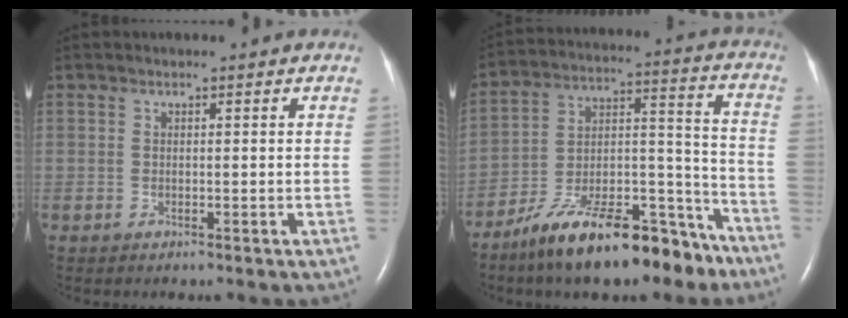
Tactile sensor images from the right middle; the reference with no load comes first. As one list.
[{"total": 19.6, "force": [-14.8, 5.9, 11.3], "torque": [-0.171, 0.035, -0.244]}]